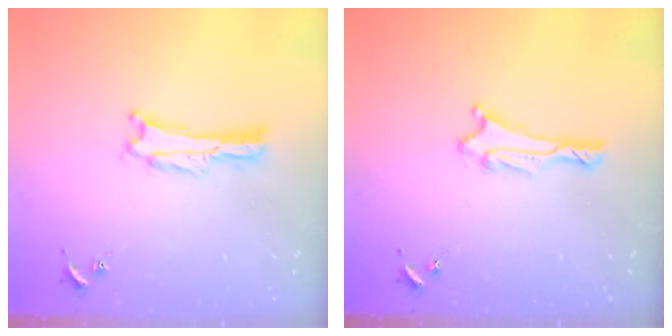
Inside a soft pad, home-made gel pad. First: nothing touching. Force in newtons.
{"total": 2.0, "press": 1.8, "slide": 0.8}